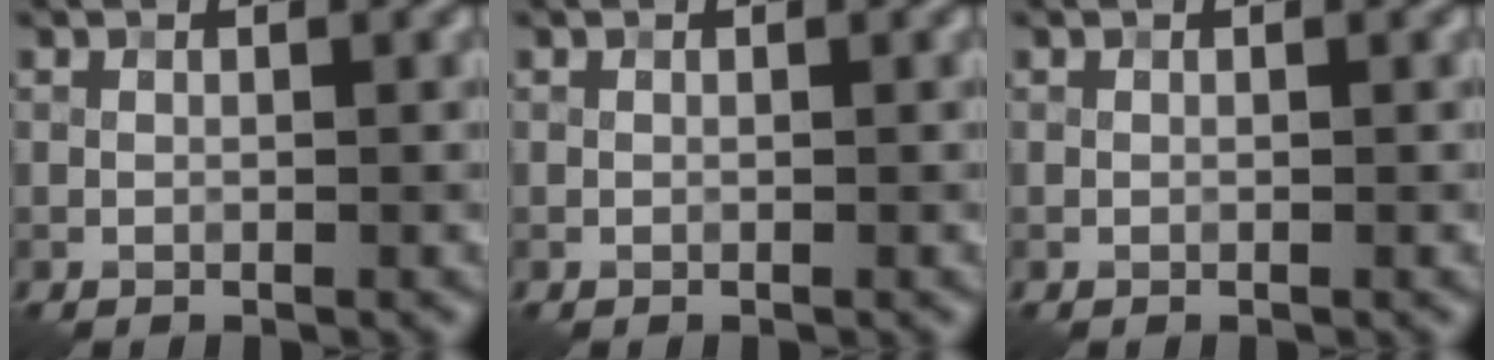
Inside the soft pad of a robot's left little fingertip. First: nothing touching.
{"total": 0.0}
{"total": 0.0}